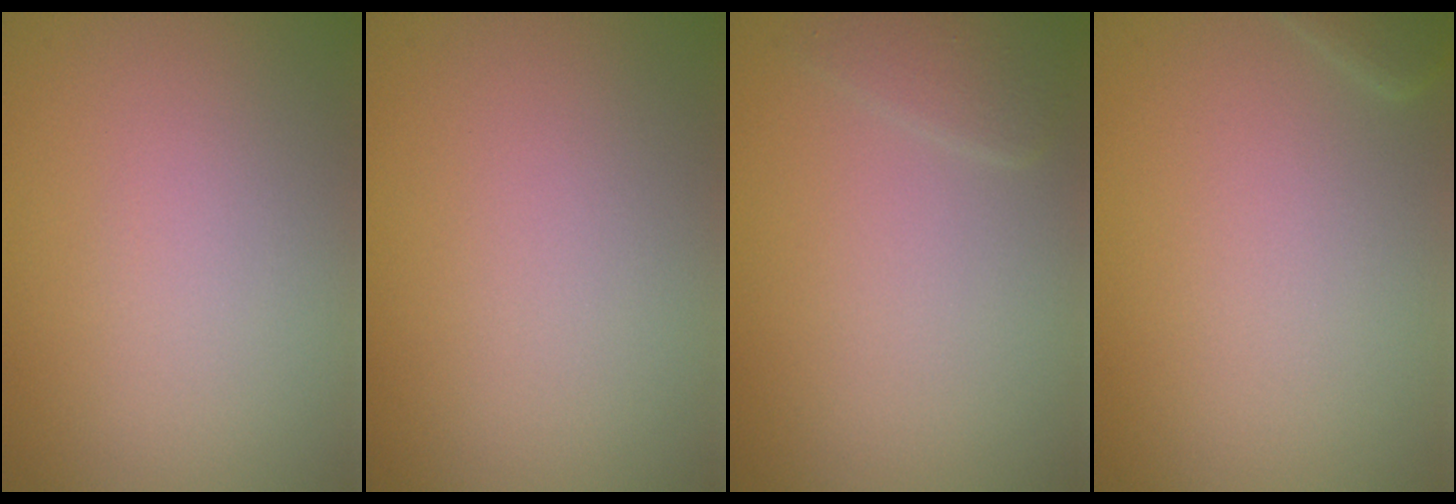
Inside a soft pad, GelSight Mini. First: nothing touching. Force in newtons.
{"total": 0.0}
{"total": 1.4, "press": 1.3, "slide": 0.1}
{"total": 1.2, "press": 1.2, "slide": 0.1}